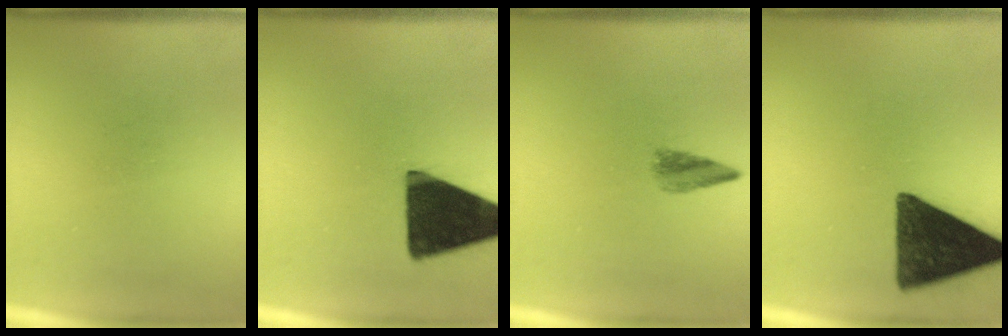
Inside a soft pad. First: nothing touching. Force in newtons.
{"total": 18.3}
{"total": 2.6}
{"total": 15.2}